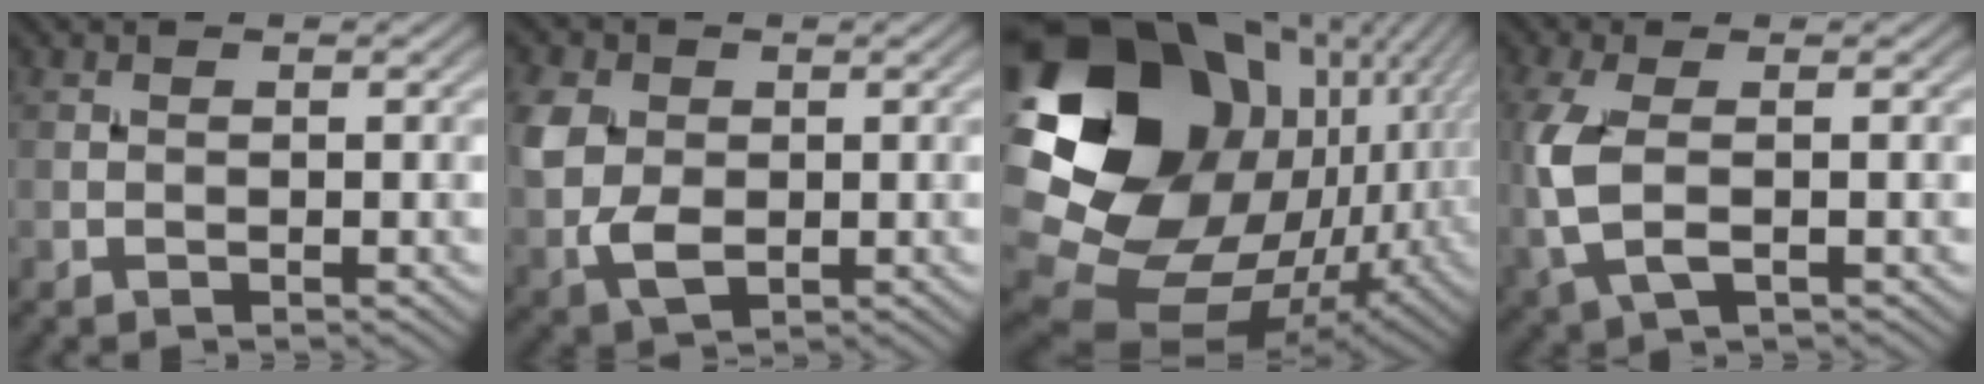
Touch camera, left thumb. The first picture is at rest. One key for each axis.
{"total": 6.5, "fx": 0.3, "fy": 4.9, "fz": 4.2, "tx": -0.114, "ty": -0.003, "tz": 0.002}
{"total": 22.6, "fx": 2.3, "fy": 16.9, "fz": 14.8, "tx": -0.325, "ty": -0.019, "tz": 0.065}
{"total": 6.0, "fx": -0.4, "fy": 2.9, "fz": 5.3, "tx": -0.145, "ty": -0.003, "tz": -0.009}